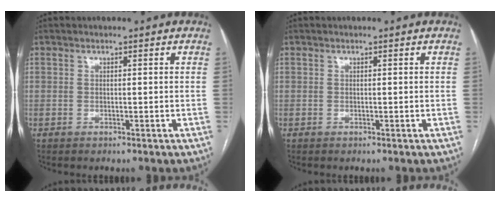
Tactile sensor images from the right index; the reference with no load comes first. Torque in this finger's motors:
{"motor_torque": [0.00, 0.00, 0.00, 0.00]}